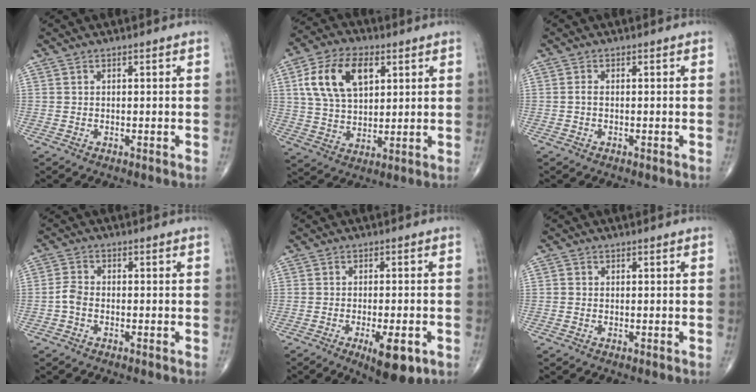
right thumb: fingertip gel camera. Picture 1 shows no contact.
{"total": 14.2, "force": [4.8, 8.5, 10.3], "torque": [-0.177, -0.002, 0.091]}
{"total": 1.0, "force": [-0.2, 0.6, 0.8], "torque": [-0.014, 0.001, -0.004]}
{"total": 2.6, "force": [-1.0, 1.6, 1.8], "torque": [-0.040, 0.010, -0.028]}
{"total": 8.6, "force": [-3.6, 2.7, 7.3], "torque": [-0.103, -0.004, -0.045]}
{"total": 0.7, "force": [-0.1, 0.7, 0.2], "torque": [0.000, 0.002, -0.005]}